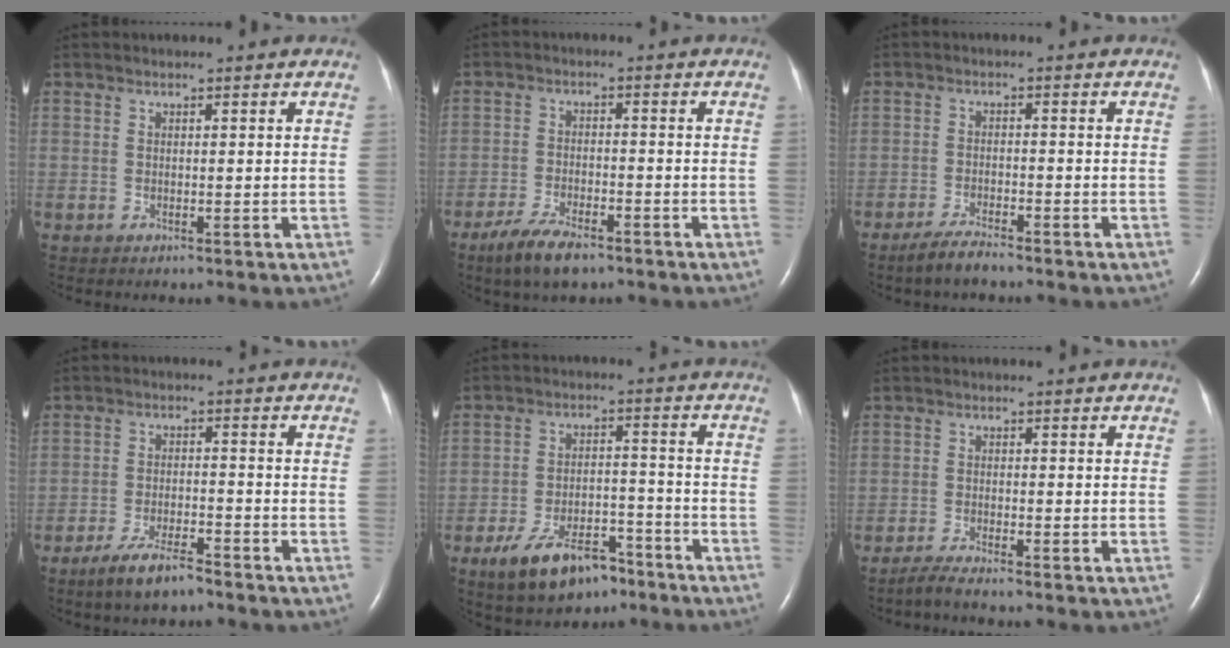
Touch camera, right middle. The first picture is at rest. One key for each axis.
{"total": 6.5, "fx": -4.8, "fy": 1.8, "fz": 4.1, "tx": -0.092, "ty": -0.011, "tz": -0.083}
{"total": 3.6, "fx": -3.1, "fy": 0.3, "fz": 1.8, "tx": -0.047, "ty": -0.011, "tz": -0.059}
{"total": 5.9, "fx": -4.6, "fy": 1.2, "fz": 3.5, "tx": -0.073, "ty": -0.007, "tz": -0.083}
{"total": 10.4, "fx": -7.1, "fy": 4.6, "fz": 6.0, "tx": -0.110, "ty": 0.005, "tz": -0.115}
{"total": 2.3, "fx": -2.1, "fy": -0.4, "fz": 0.9, "tx": -0.026, "ty": -0.008, "tz": -0.045}